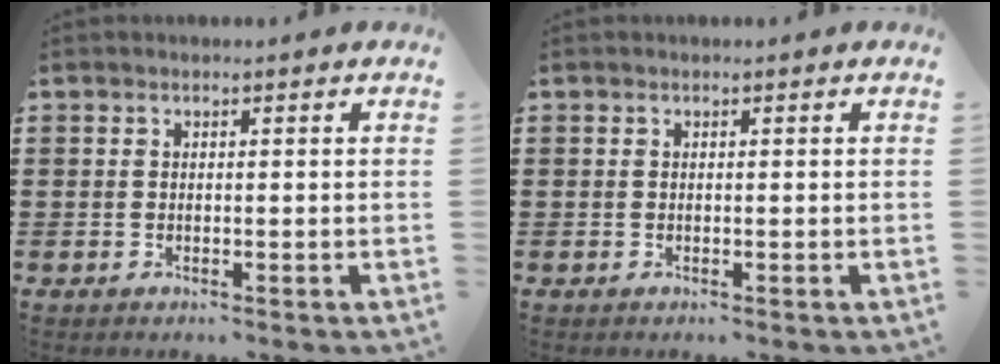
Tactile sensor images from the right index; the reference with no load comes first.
{"total": 0.0}